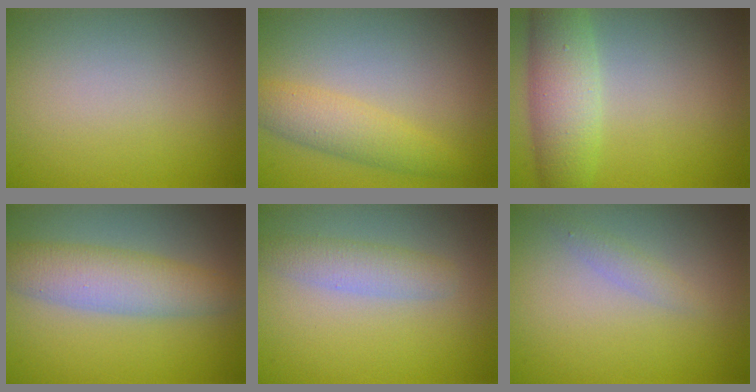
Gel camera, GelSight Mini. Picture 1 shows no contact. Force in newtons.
{"total": 3.2, "press": 3.2, "slide": 0.1}
{"total": 5.2, "press": 5.2, "slide": 0.1}
{"total": 4.8, "press": 4.8, "slide": 0.1}
{"total": 2.5, "press": 2.5, "slide": 0.1}
{"total": 1.1, "press": 1.1, "slide": 0.1}